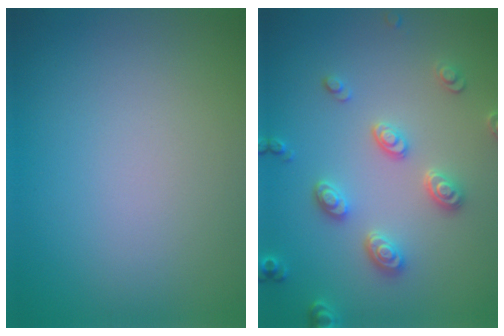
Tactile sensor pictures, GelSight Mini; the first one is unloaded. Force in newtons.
{"total": 3.3, "press": 3.2, "slide": 0.9}